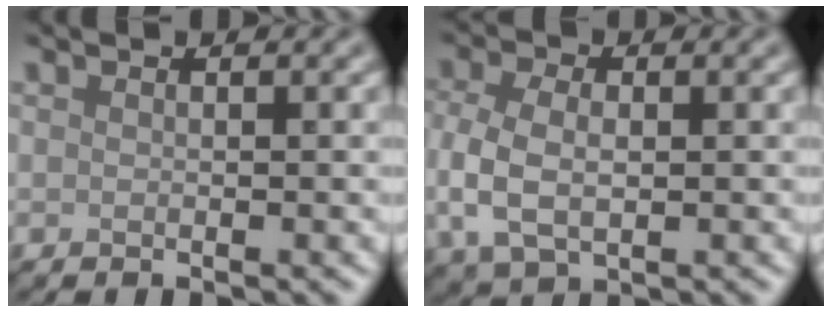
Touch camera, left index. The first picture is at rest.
{"total": 5.2, "force": [-0.5, 3.4, 3.9], "torque": [-0.097, -0.006, -0.011]}